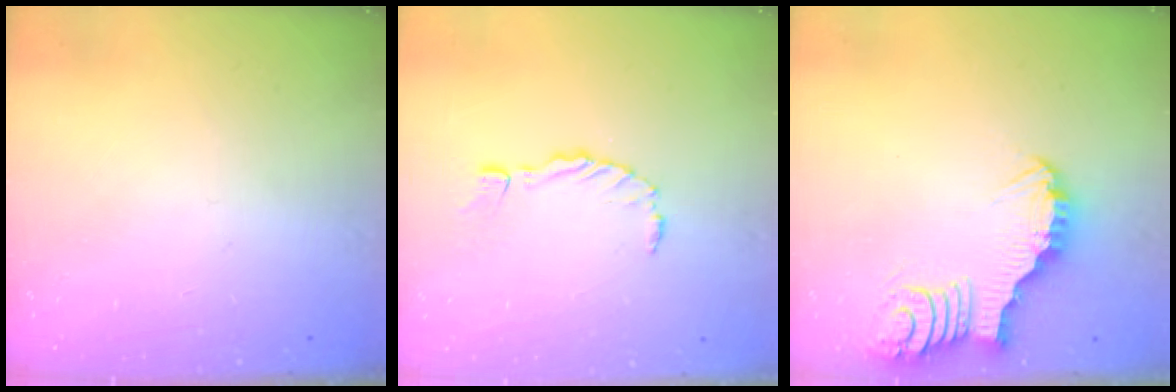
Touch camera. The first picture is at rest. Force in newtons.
{"total": 1.2, "press": 1.2, "slide": 0.3}
{"total": 3.9, "press": 3.9, "slide": 0.4}